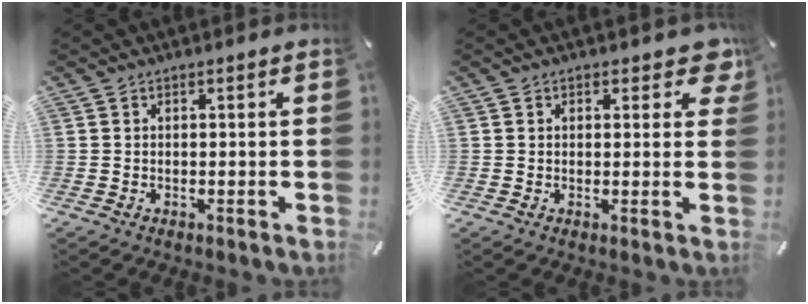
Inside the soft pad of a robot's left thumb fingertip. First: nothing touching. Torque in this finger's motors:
{"motor_torque": [0.32, -0.22, -0.05, 0.03, 0.00]}